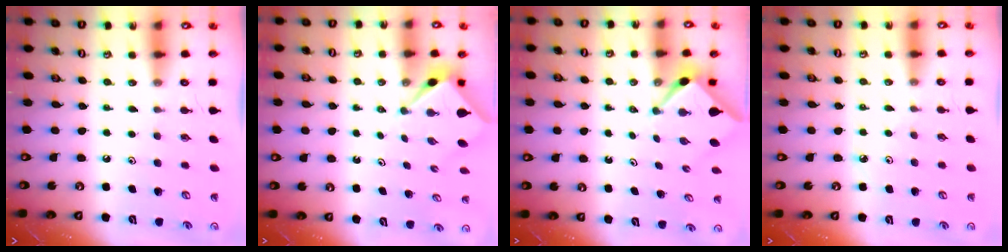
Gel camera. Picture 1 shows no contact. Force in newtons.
{"total": 2.6, "press": 2.6, "slide": 0.3}
{"total": 2.6, "press": 2.6, "slide": 0.3}
{"total": 2.6, "press": 2.6, "slide": 0.2}